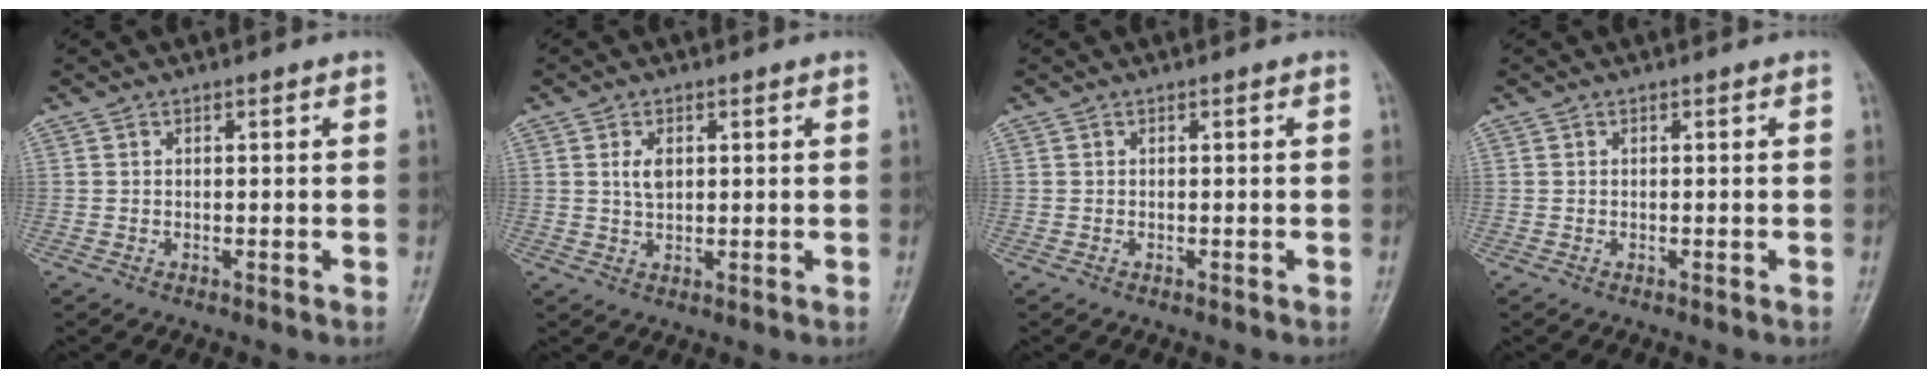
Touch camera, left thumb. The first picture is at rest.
{"total": 3.1, "force": [0.9, 1.8, 2.3], "torque": [-0.036, -0.003, 0.018]}
{"total": 0.0}
{"total": 0.0}